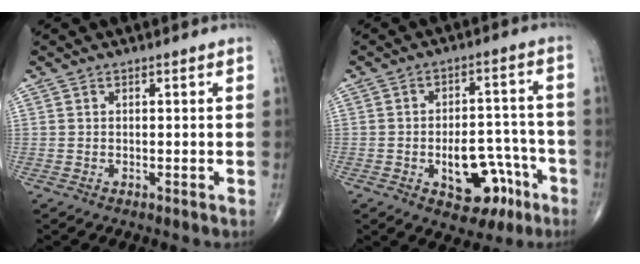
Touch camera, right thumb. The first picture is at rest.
{"total": 12.1, "force": [-5.2, 7.1, 8.3], "torque": [-0.080, 0.046, -0.063]}